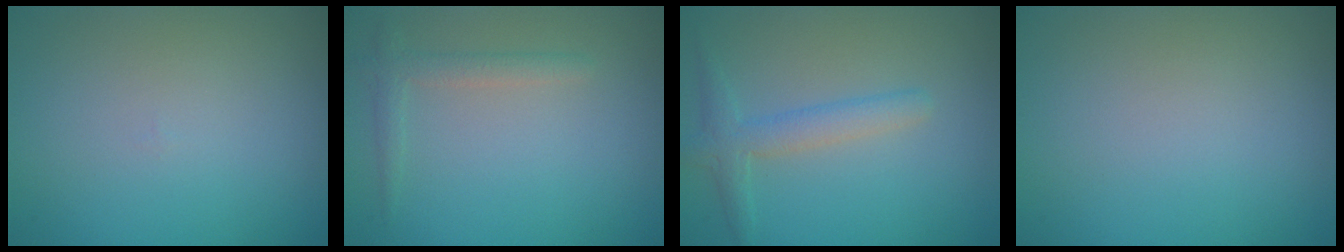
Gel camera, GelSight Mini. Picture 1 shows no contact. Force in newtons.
{"total": 1.7, "press": 1.6, "slide": 0.1}
{"total": 2.5, "press": 2.5, "slide": 0.1}
{"total": 0.0}